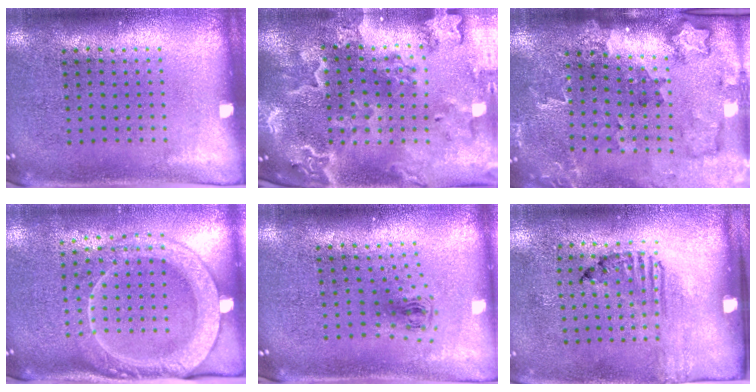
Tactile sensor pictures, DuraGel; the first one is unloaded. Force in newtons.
{"total": 4.0, "press": 3.4, "slide": 2.2}
{"total": 1.9, "press": 1.8, "slide": 0.4}
{"total": 2.4, "press": 2.1, "slide": 1.2}
{"total": 0.6, "press": 0.3, "slide": 0.6}
{"total": 1.7, "press": 1.1, "slide": 1.3}